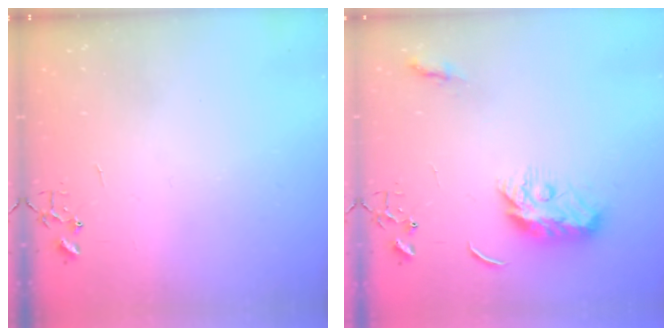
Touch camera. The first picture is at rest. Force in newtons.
{"total": 10.2, "press": 10.2, "slide": 0.1}